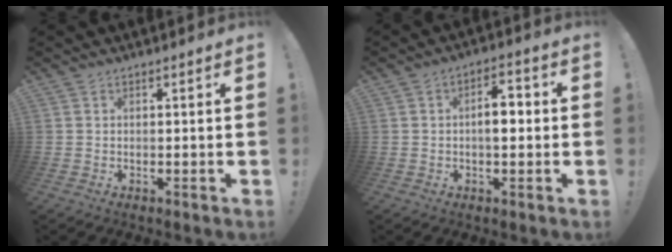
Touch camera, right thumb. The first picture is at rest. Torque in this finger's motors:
{"motor_torque": [0.61, 0.99, 0.45, -0.44, 0.00]}